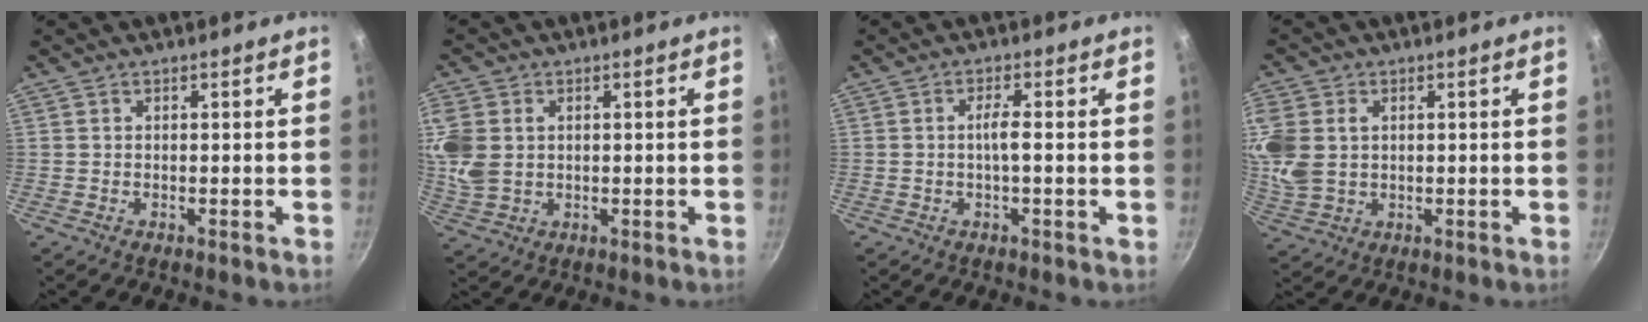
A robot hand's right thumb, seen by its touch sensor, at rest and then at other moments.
{"total": 9.1, "force": [1.5, 6.9, 5.7], "torque": [-0.123, -0.003, 0.033]}
{"total": 2.8, "force": [-0.3, 0.1, 2.8], "torque": [-0.059, 0.006, -0.008]}
{"total": 11.5, "force": [2.0, 8.7, 7.2], "torque": [-0.169, 0.005, 0.043]}